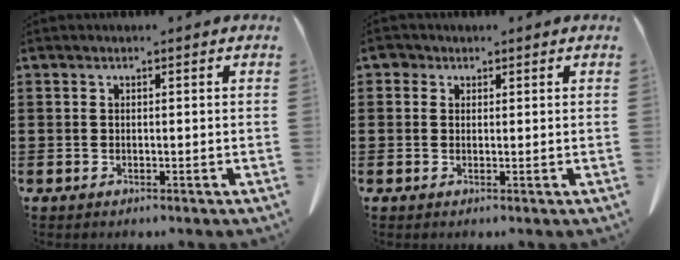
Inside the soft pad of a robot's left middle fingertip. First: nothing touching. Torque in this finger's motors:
{"motor_torque": [-0.06, 0.03, 0.00, 0.00]}